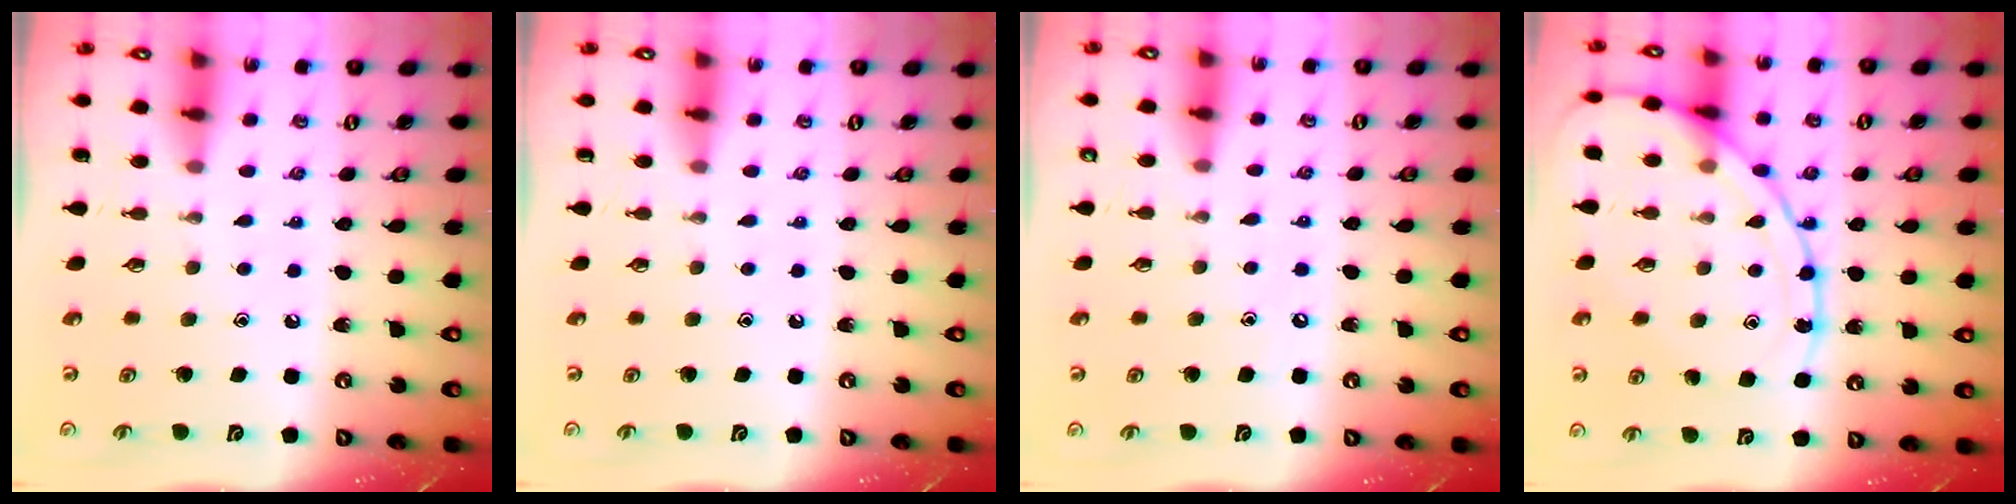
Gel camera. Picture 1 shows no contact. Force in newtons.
{"total": 0.0}
{"total": 3.5, "press": 3.4, "slide": 0.5}
{"total": 14.2, "press": 14.2, "slide": 1.3}